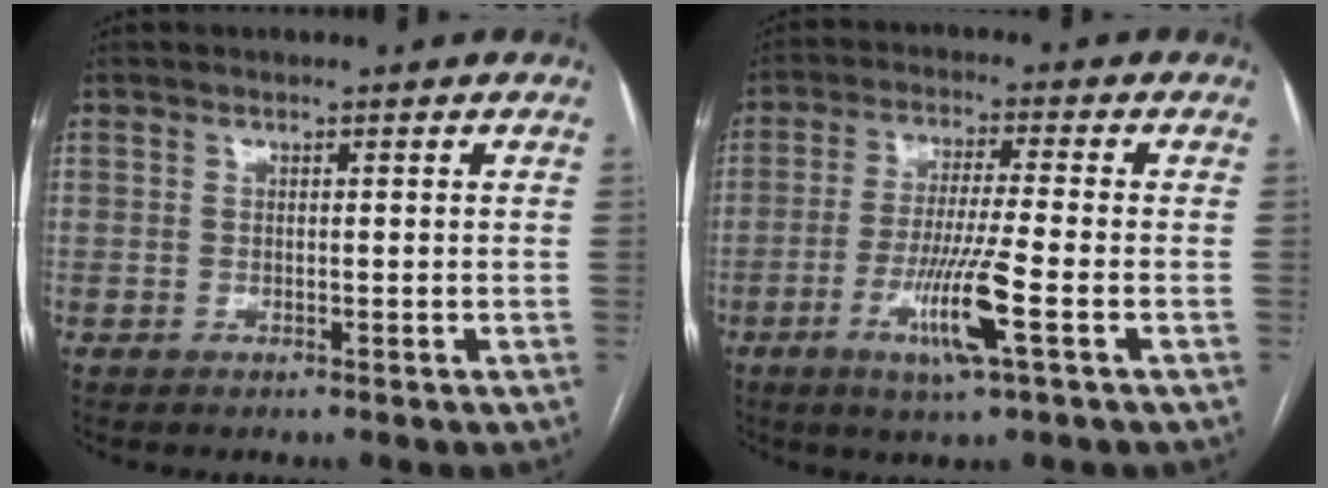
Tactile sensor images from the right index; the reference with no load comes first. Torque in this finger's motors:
{"motor_torque": [1.51, -0.29, 0.58, 0.13]}